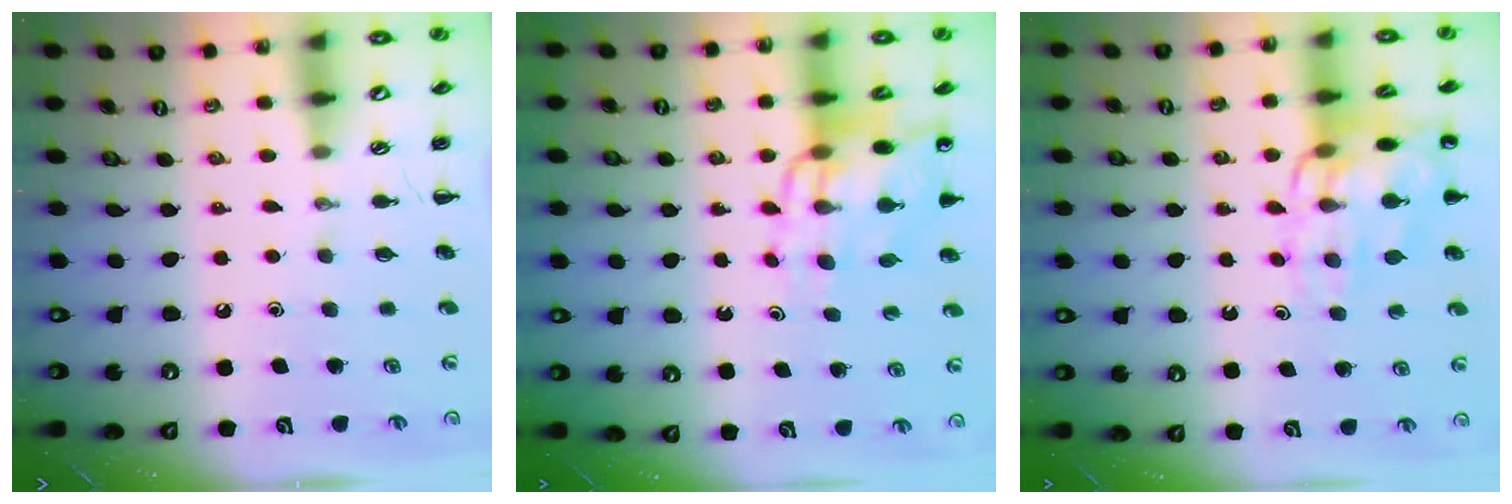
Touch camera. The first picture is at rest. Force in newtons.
{"total": 13.2, "press": 12.7, "slide": 3.7}
{"total": 13.9, "press": 13.8, "slide": 1.8}